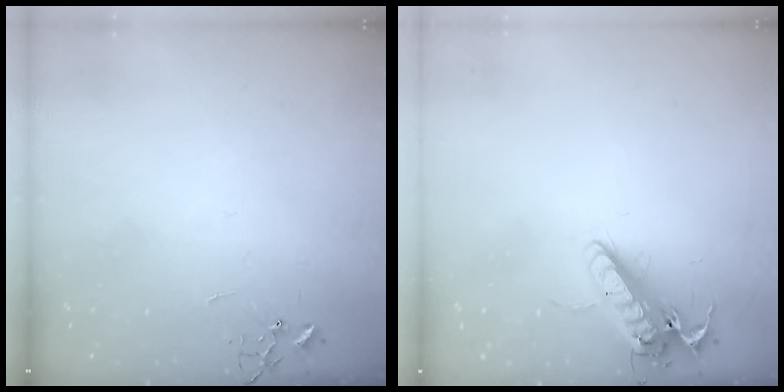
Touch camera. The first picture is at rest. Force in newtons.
{"total": 13.8, "press": 13.7, "slide": 2.0}